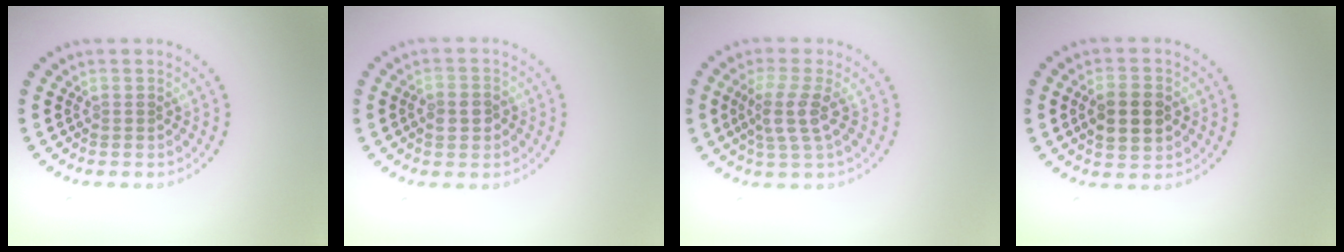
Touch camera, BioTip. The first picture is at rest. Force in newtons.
{"total": 2.1, "press": 2.1, "slide": 0.5}
{"total": 2.9, "press": 2.4, "slide": 1.7}
{"total": 3.6, "press": 3.6, "slide": 0.2}